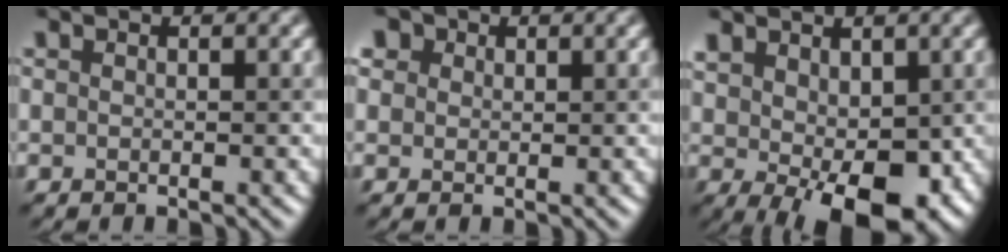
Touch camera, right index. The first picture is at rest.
{"total": 2.6, "force": [1.8, 1.8, 0.7], "torque": [-0.017, 0.017, 0.019]}
{"total": 8.5, "force": [-0.6, 4.7, 7.0], "torque": [-0.139, -0.008, 0.010]}